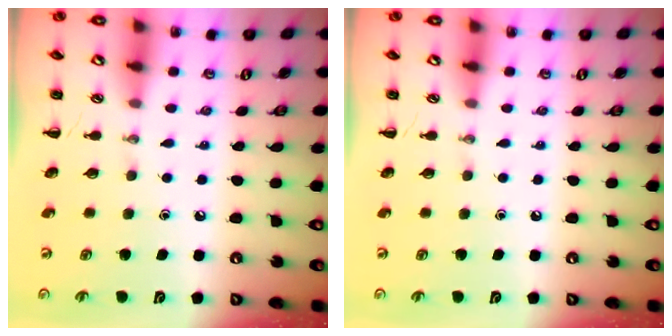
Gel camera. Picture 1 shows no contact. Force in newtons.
{"total": 0.0}